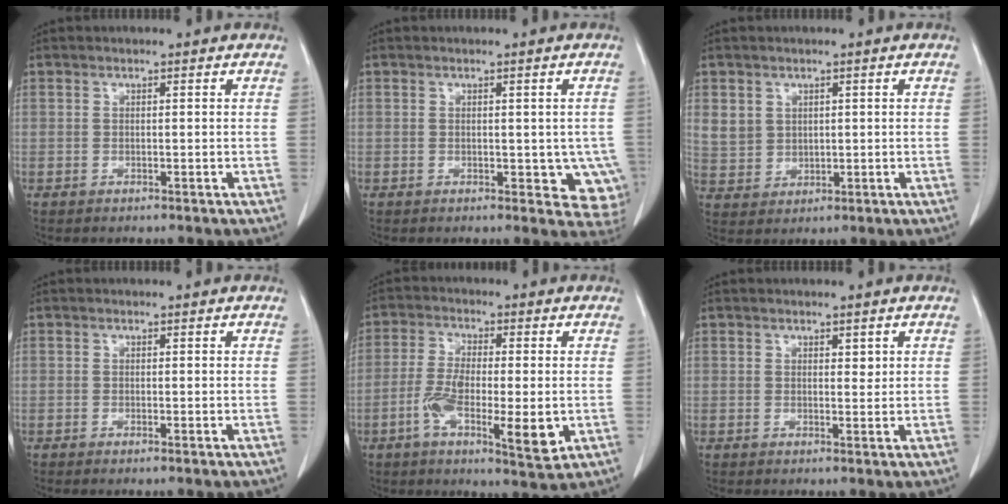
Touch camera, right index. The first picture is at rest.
{"total": 5.9, "force": [-0.7, 3.5, 4.7], "torque": [-0.025, -0.001, -0.003]}
{"total": 5.4, "force": [1.9, 4.8, 1.5], "torque": [-0.033, 0.009, 0.054]}
{"total": 0.6, "force": [-0.4, 0.0, 0.5], "torque": [-0.011, -0.001, -0.006]}
{"total": 10.8, "force": [-2.6, 2.8, 10.1], "torque": [-0.171, -0.012, -0.040]}
{"total": 1.2, "force": [0.6, 0.6, 0.8], "torque": [-0.008, -0.004, 0.010]}